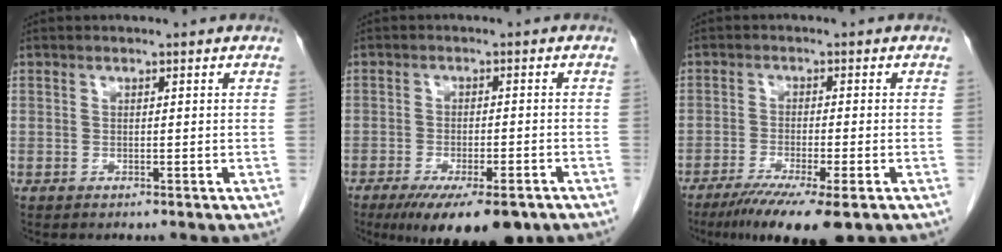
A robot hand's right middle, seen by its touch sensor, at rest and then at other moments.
{"total": 11.9, "force": [-8.4, 3.1, 7.9], "torque": [-0.104, -0.014, -0.123]}
{"total": 10.1, "force": [-6.8, 0.8, 7.5], "torque": [-0.116, -0.024, -0.106]}